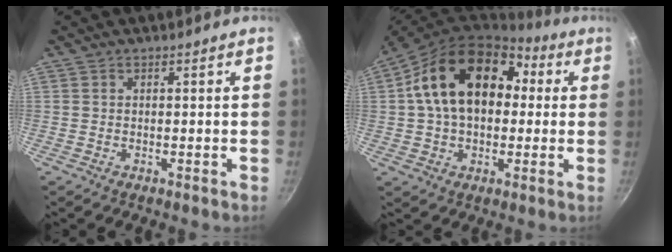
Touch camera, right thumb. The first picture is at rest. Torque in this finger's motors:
{"motor_torque": [0.57, 4.44, 2.14, 0.42, 0.22]}